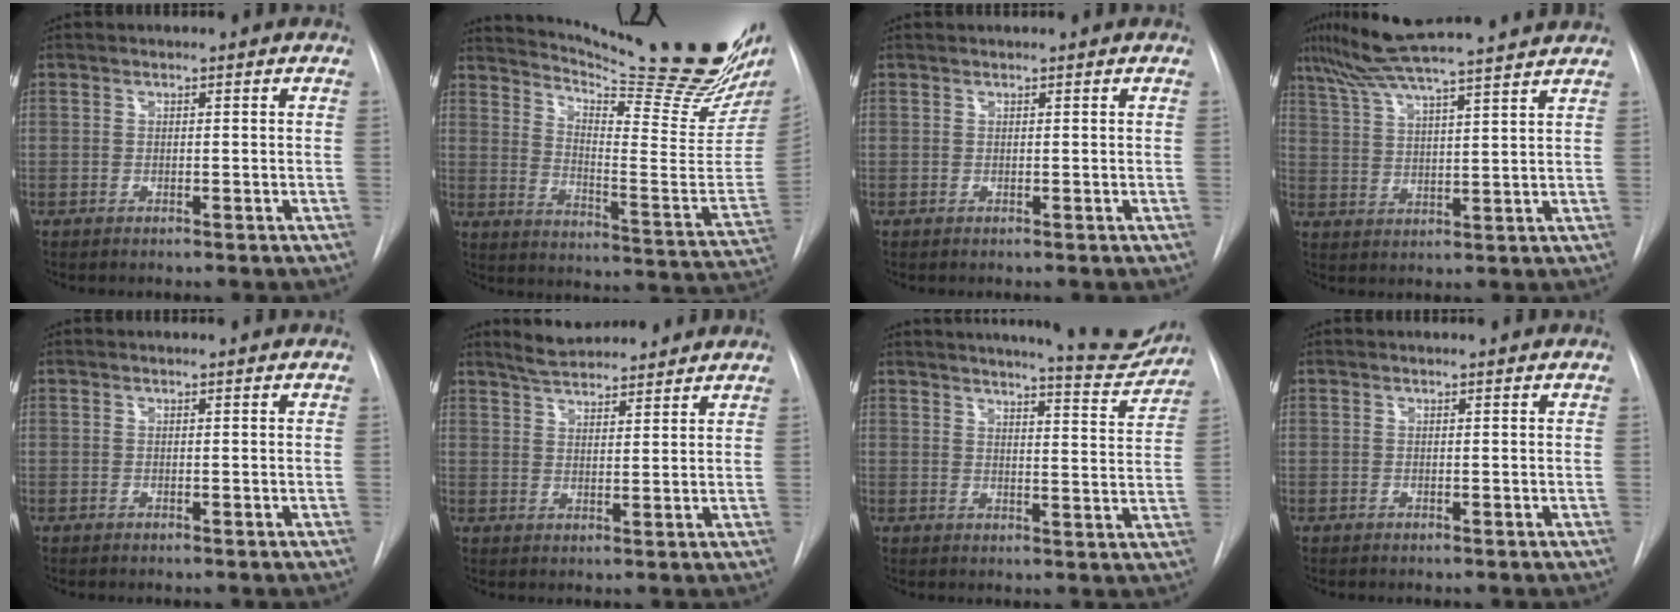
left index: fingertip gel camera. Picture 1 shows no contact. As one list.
[{"total": 26.0, "force": [22.4, 0.6, 13.2], "torque": [-0.208, -0.123, 0.295]}, {"total": 0.0}, {"total": 16.1, "force": [14.0, -0.5, 8.0], "torque": [-0.147, 0.021, 0.210]}, {"total": 0.7, "force": [-0.6, -0.2, -0.1], "torque": [-0.002, -0.004, -0.010]}, {"total": 7.9, "force": [7.2, 1.4, 2.8], "torque": [-0.048, 0.013, 0.113]}, {"total": 11.4, "force": [10.7, 0.9, 3.6], "torque": [-0.043, -0.039, 0.119]}, {"total": 0.0}]